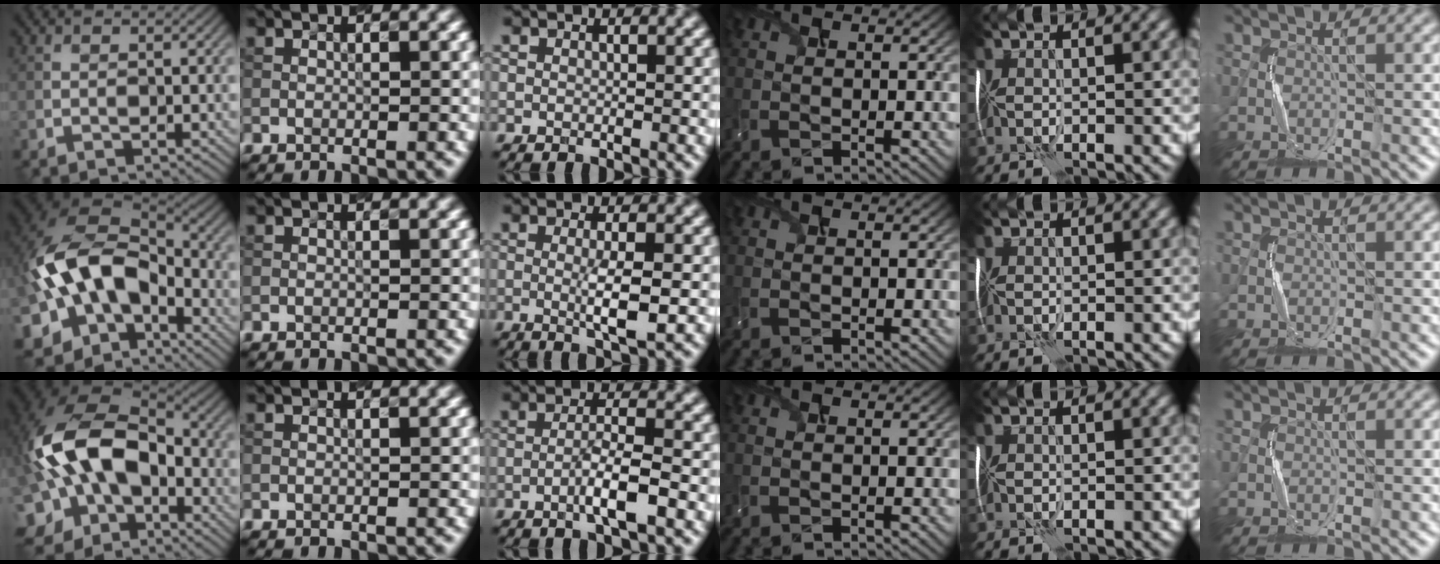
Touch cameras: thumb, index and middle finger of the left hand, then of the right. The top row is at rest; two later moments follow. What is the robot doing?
{"motion": "shake", "object": "handbell"}